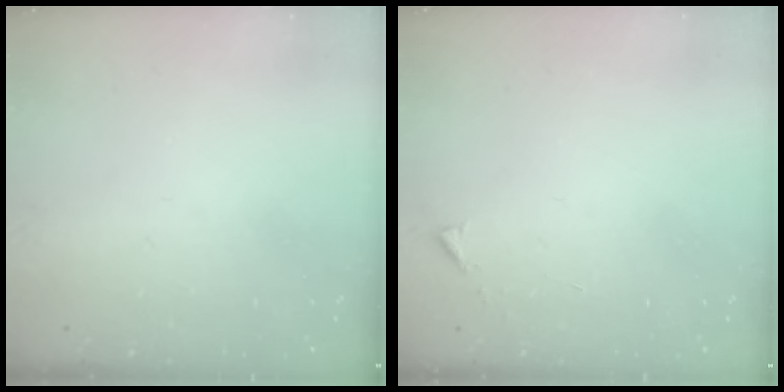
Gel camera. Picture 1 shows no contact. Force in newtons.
{"total": 2.9, "press": 2.9, "slide": 0.4}